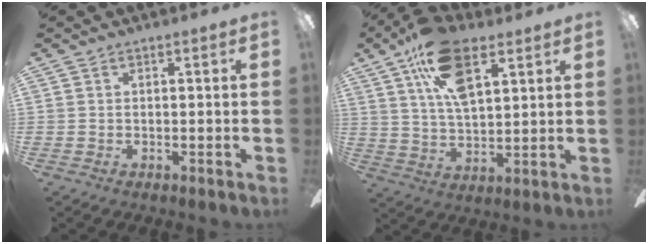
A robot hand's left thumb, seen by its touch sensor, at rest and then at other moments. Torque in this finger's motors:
{"motor_torque": [0.29, 0.47, 1.36, -1.41, 0.11]}